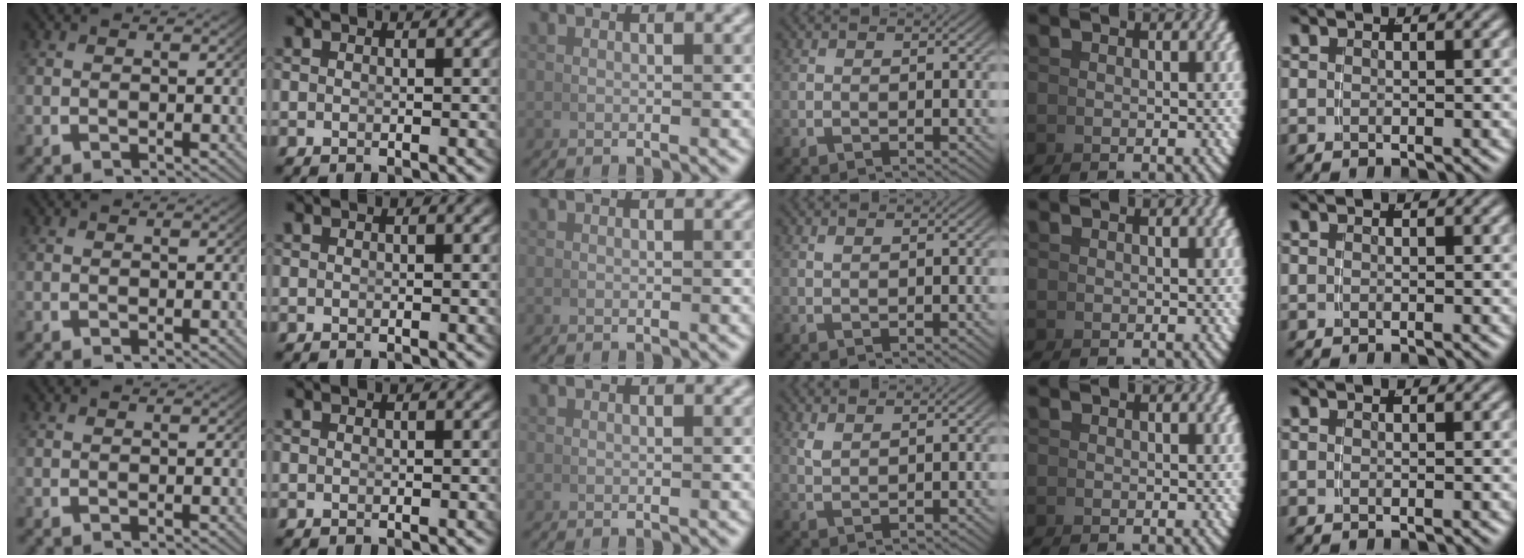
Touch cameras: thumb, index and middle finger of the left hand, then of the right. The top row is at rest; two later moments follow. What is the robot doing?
{"motion": "grasp_and_lifting", "object": "coin"}